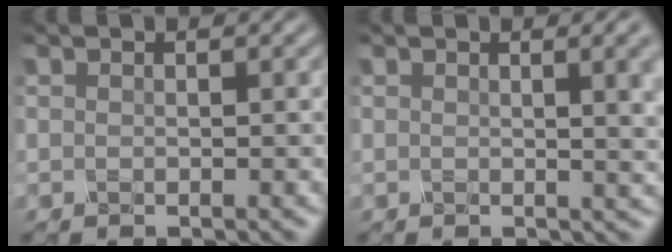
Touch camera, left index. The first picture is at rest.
{"total": 8.0, "force": [2.3, 3.8, 6.6], "torque": [-0.029, 0.047, 0.013]}